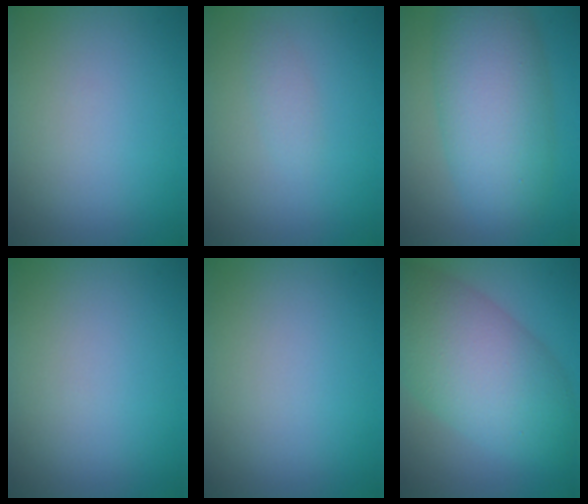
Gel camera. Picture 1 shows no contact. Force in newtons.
{"total": 1.1, "press": 1.1, "slide": 0.1}
{"total": 8.7, "press": 8.7, "slide": 0.1}
{"total": 0.0}
{"total": 0.0}
{"total": 9.4, "press": 9.4, "slide": 0.3}